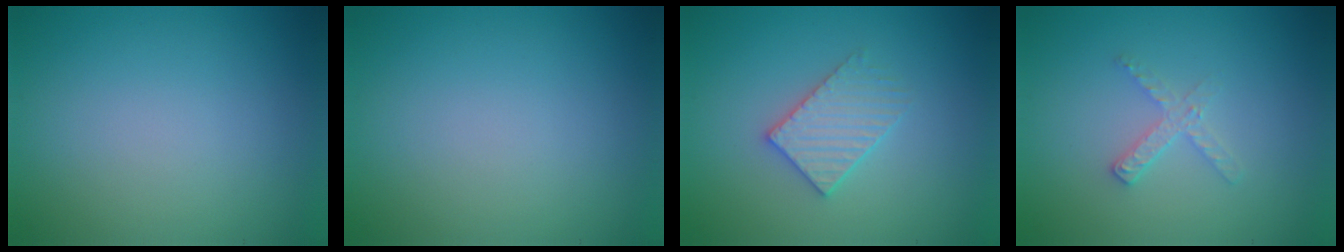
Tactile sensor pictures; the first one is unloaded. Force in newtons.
{"total": 0.0}
{"total": 3.0, "press": 3.0, "slide": 0.5}
{"total": 1.7, "press": 1.7, "slide": 0.2}